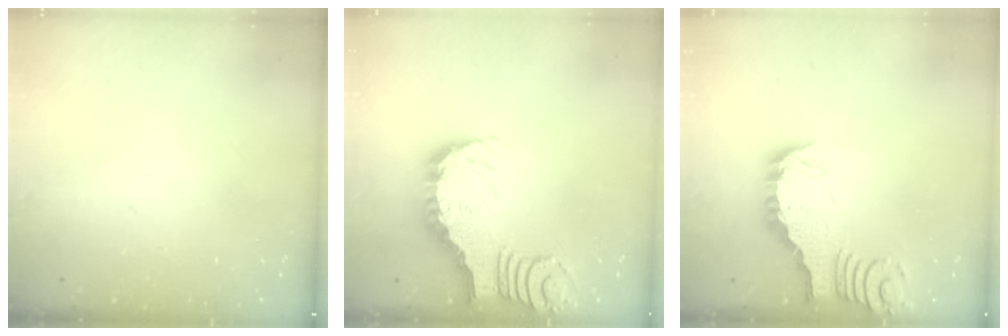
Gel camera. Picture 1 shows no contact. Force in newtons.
{"total": 3.3, "press": 3.3, "slide": 0.5}
{"total": 2.7, "press": 2.7, "slide": 0.3}